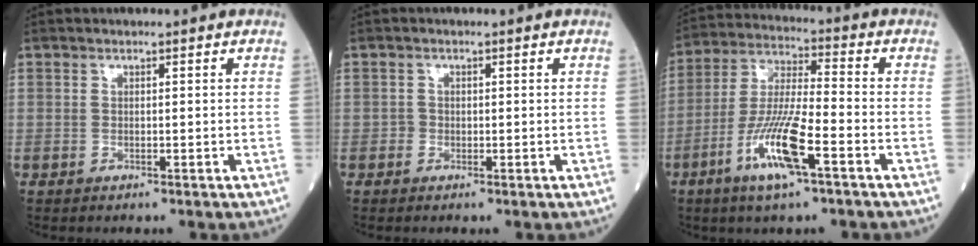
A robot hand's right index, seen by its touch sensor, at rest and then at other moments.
{"total": 1.0, "force": [-0.3, 0.9, 0.1], "torque": [0.003, 0.004, -0.007]}
{"total": 12.1, "force": [-5.5, 1.4, 10.7], "torque": [-0.216, -0.011, -0.105]}